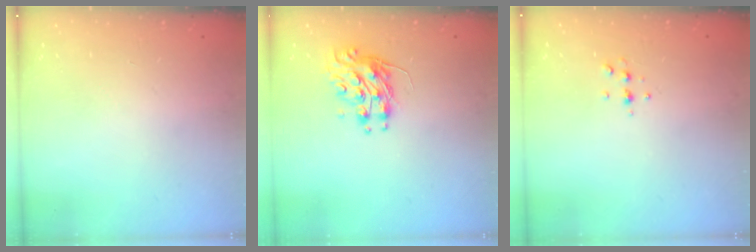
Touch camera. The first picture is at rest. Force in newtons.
{"total": 9.2, "press": 9.2, "slide": 0.3}
{"total": 4.7, "press": 4.6, "slide": 1.0}